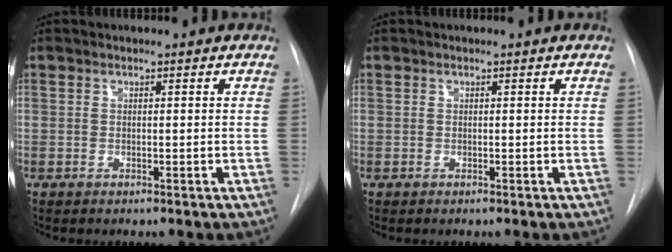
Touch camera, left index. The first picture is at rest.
{"total": 0.0}